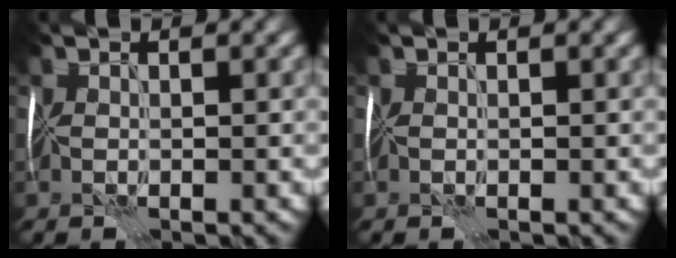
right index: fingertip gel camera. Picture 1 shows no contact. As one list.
[{"total": 0.0}]